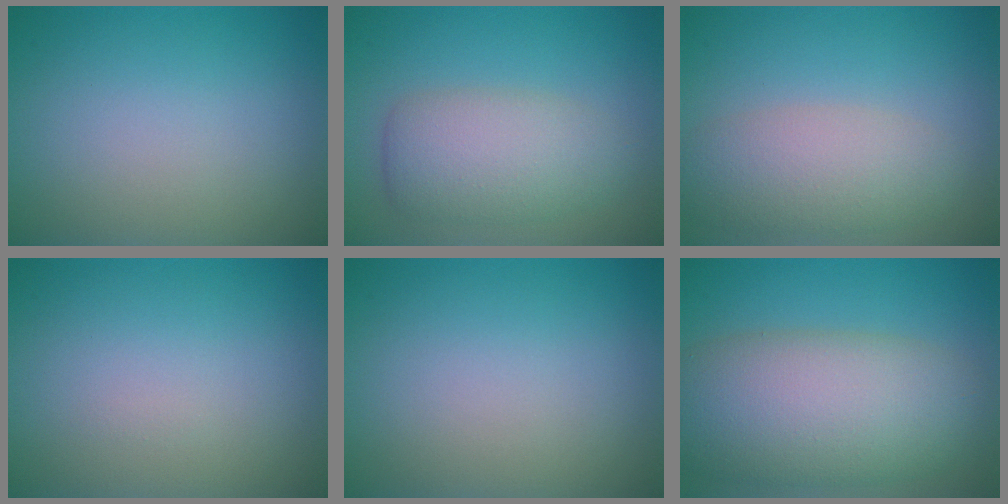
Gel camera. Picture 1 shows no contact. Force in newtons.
{"total": 5.1, "press": 5.0, "slide": 0.5}
{"total": 4.7, "press": 4.7, "slide": 0.2}
{"total": 0.0}
{"total": 0.0}
{"total": 10.3, "press": 10.2, "slide": 0.7}